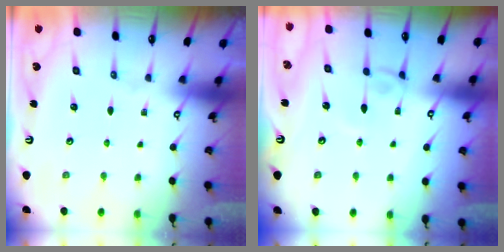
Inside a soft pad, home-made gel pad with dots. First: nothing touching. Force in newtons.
{"total": 4.3, "press": 4.3, "slide": 0.1}